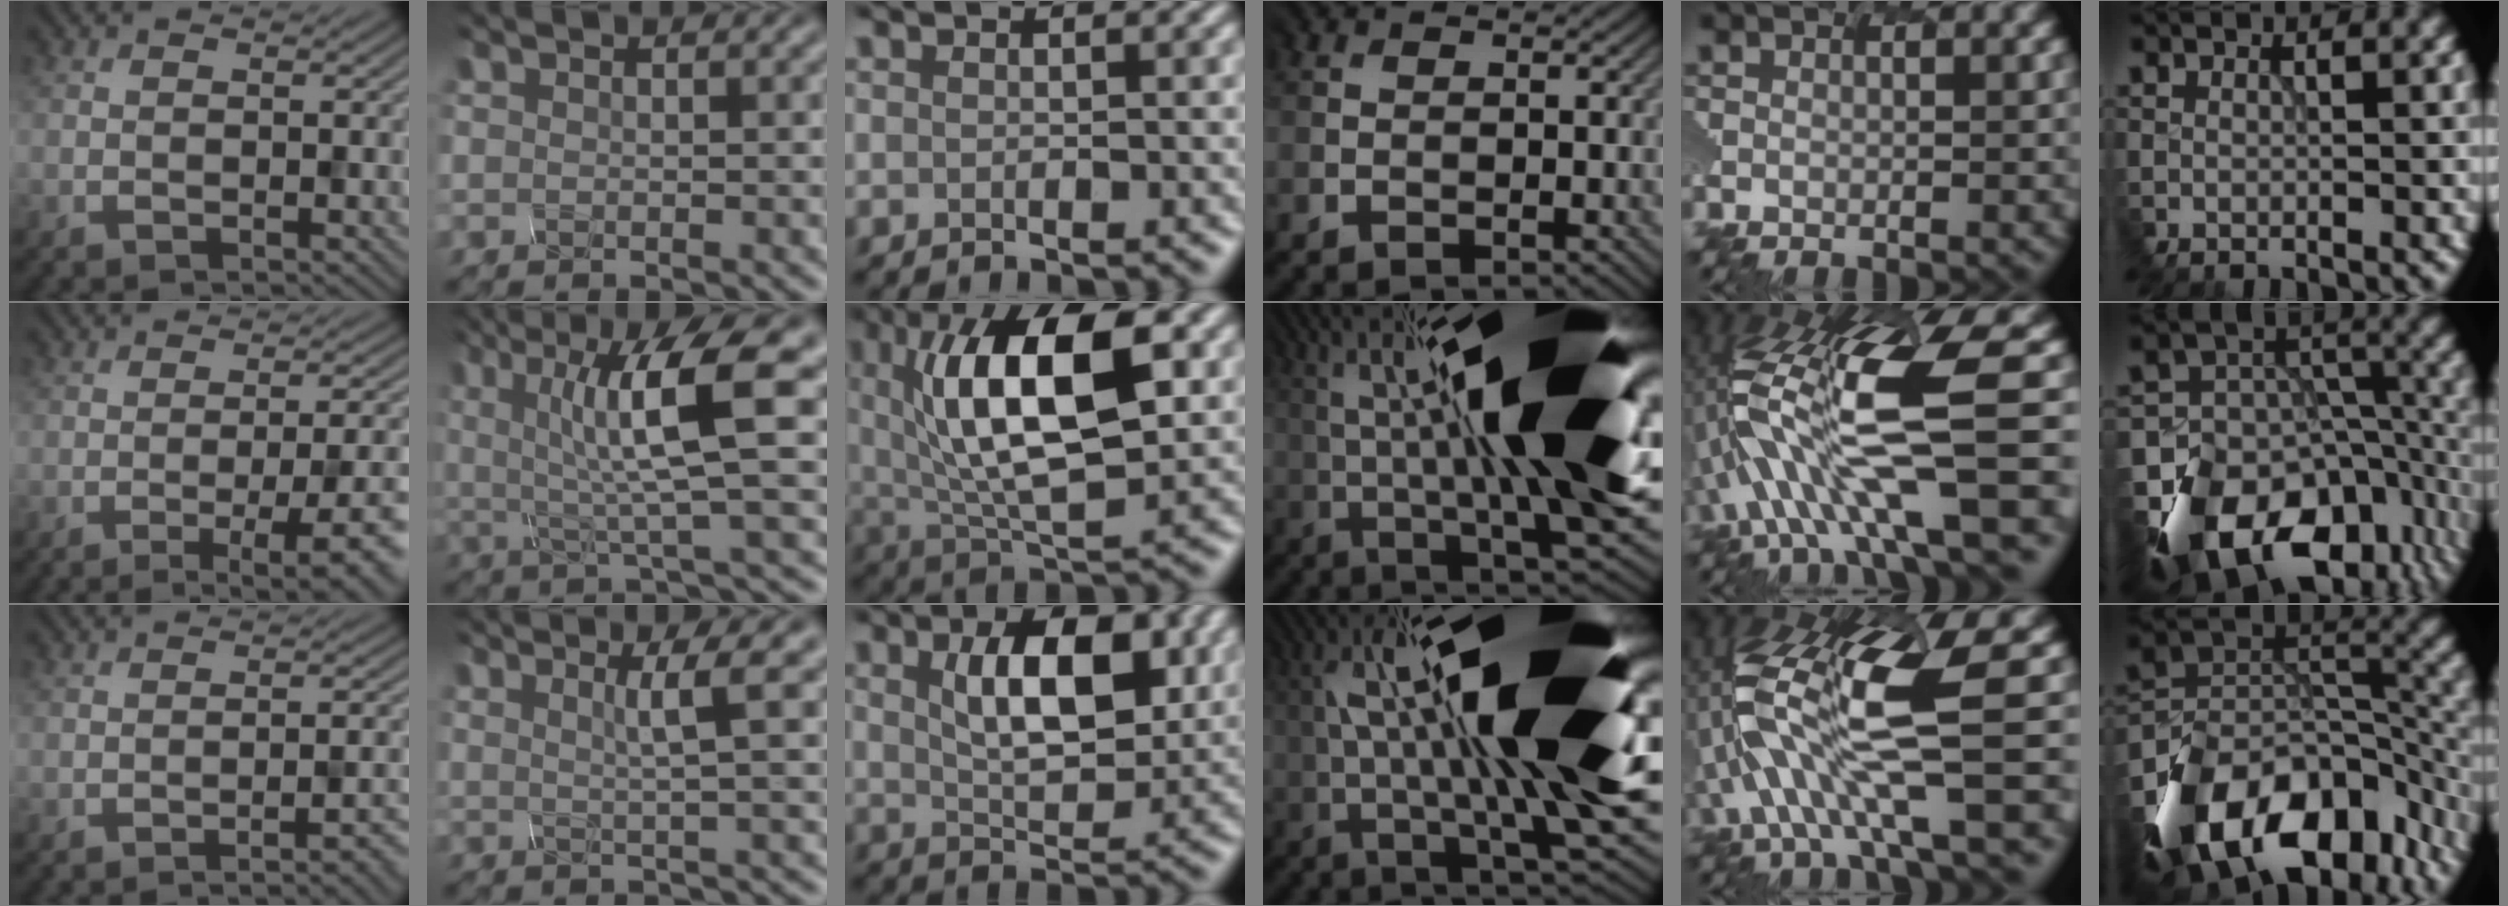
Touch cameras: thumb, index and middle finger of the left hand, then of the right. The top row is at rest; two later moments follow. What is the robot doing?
{"motion": "disassemble", "object": "hinged tin"}